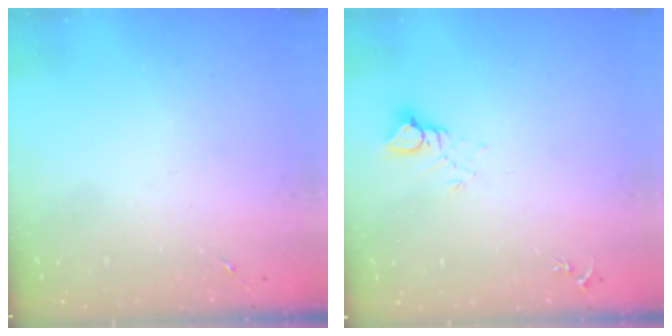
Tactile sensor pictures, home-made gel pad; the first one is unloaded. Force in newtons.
{"total": 4.3, "press": 4.3, "slide": 0.3}